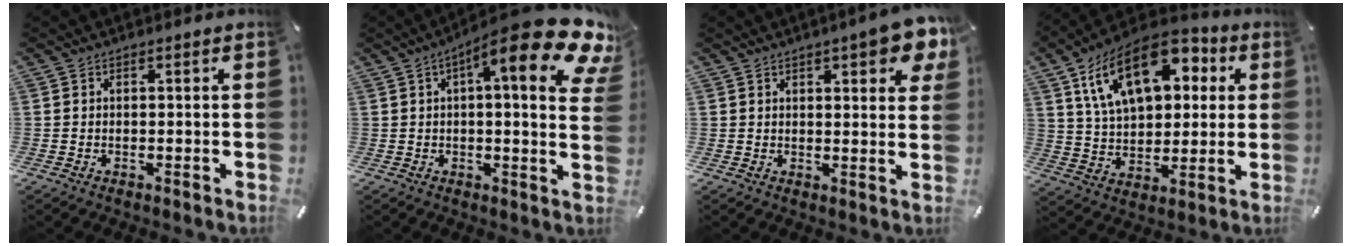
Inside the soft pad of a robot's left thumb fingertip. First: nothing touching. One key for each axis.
{"total": 19.2, "fx": 9.7, "fy": 4.5, "fz": 16.0, "tx": -0.224, "ty": -0.071, "tz": 0.144}
{"total": 7.1, "fx": 4.3, "fy": 2.9, "fz": 4.8, "tx": -0.060, "ty": -0.015, "tz": 0.073}
{"total": 20.0, "fx": 9.0, "fy": 12.1, "fz": 13.1, "tx": -0.253, "ty": -0.025, "tz": 0.158}